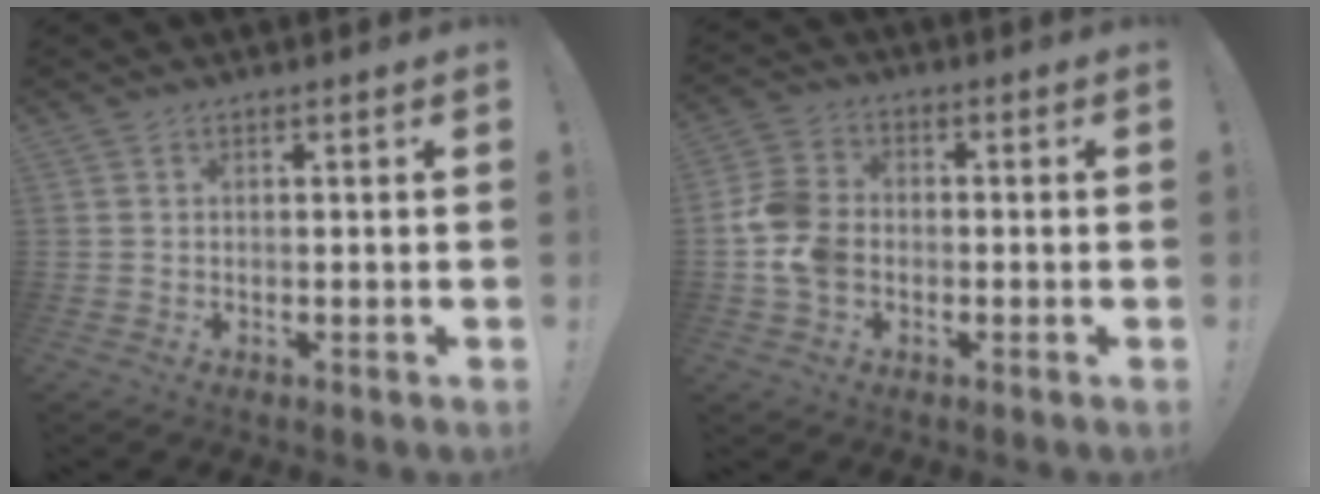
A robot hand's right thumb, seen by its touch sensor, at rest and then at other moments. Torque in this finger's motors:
{"motor_torque": [1.51, 1.40, 1.07, -0.50, 0.29]}